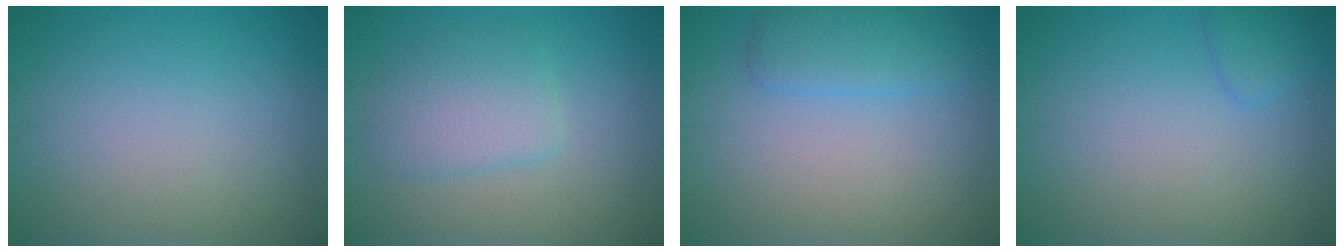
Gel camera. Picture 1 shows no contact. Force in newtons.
{"total": 3.4, "press": 3.4, "slide": 0.1}
{"total": 2.7, "press": 2.7, "slide": 0.1}
{"total": 1.5, "press": 1.4, "slide": 0.1}